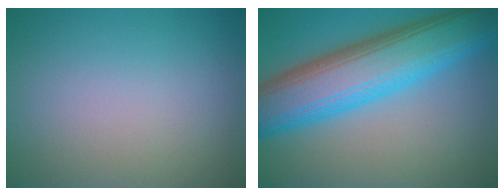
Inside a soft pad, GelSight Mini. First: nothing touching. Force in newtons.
{"total": 11.0, "press": 11.0, "slide": 0.1}